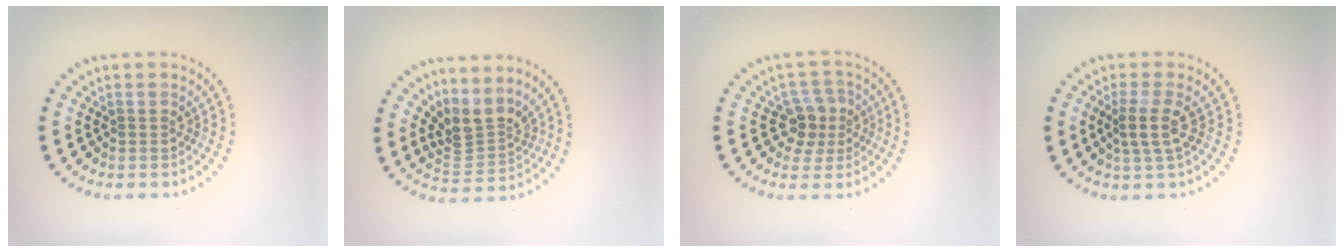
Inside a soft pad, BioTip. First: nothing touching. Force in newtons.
{"total": 3.4, "press": 2.4, "slide": 2.5}
{"total": 2.9, "press": 2.5, "slide": 1.4}
{"total": 2.4, "press": 1.9, "slide": 1.5}